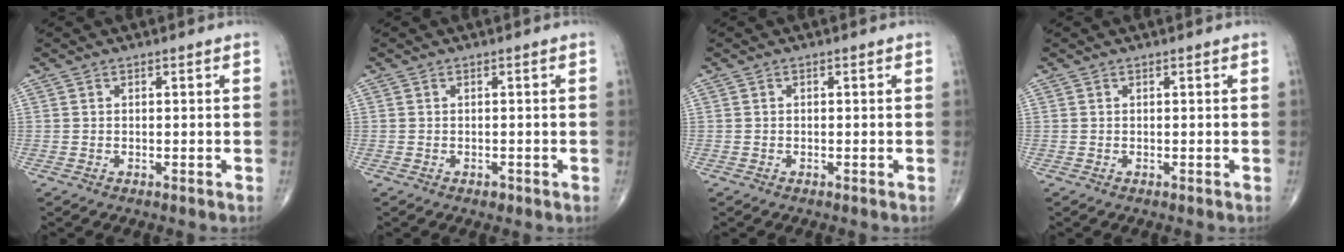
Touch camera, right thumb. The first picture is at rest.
{"total": 0.8, "force": [-0.5, 0.5, 0.4], "torque": [-0.004, 0.000, -0.006]}
{"total": 0.0}
{"total": 0.0}